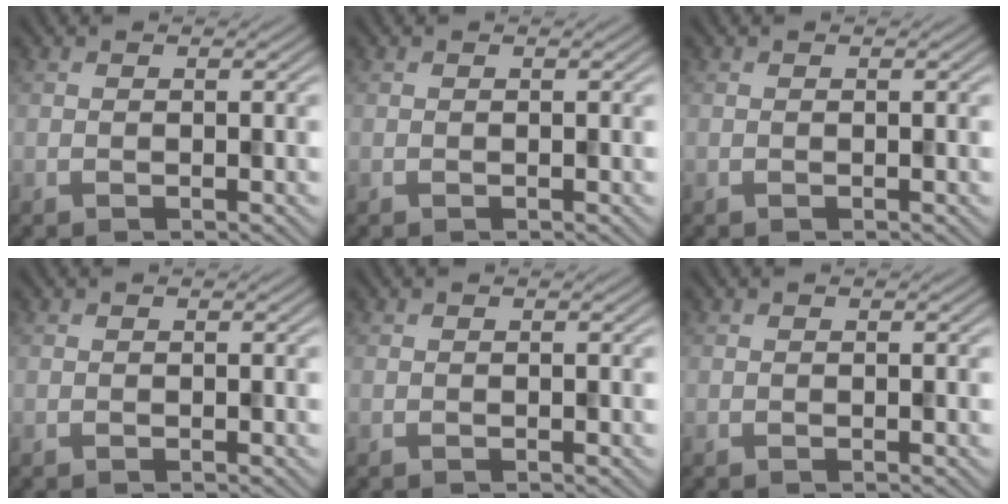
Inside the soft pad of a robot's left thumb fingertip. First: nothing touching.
{"total": 0.0}
{"total": 0.0}
{"total": 0.0}
{"total": 0.0}
{"total": 0.0}